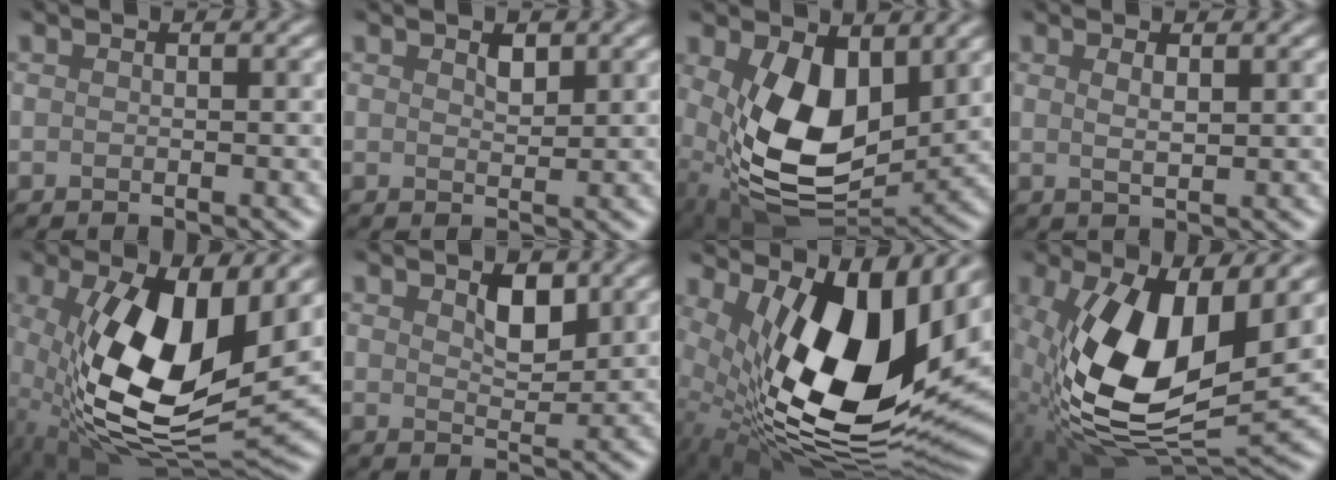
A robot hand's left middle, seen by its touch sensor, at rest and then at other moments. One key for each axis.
{"total": 1.1, "fx": 1.0, "fy": -0.3, "fz": -0.2, "tx": -0.006, "ty": -0.001, "tz": 0.020}
{"total": 9.4, "fx": 1.6, "fy": 5.6, "fz": 7.4, "tx": -0.156, "ty": -0.020, "tz": 0.040}
{"total": 0.9, "fx": 0.7, "fy": -0.2, "fz": 0.6, "tx": -0.019, "ty": -0.002, "tz": 0.015}
{"total": 12.0, "fx": 0.7, "fy": 5.5, "fz": 10.7, "tx": -0.207, "ty": -0.024, "tz": 0.016}
{"total": 1.9, "fx": 1.5, "fy": 0.5, "fz": 0.9, "tx": -0.024, "ty": -0.002, "tz": 0.031}
{"total": 14.8, "fx": 3.1, "fy": 6.4, "fz": 13.0, "tx": -0.233, "ty": -0.022, "tz": 0.057}
{"total": 11.7, "fx": 1.1, "fy": 5.7, "fz": 10.1, "tx": -0.213, "ty": -0.020, "tz": 0.022}